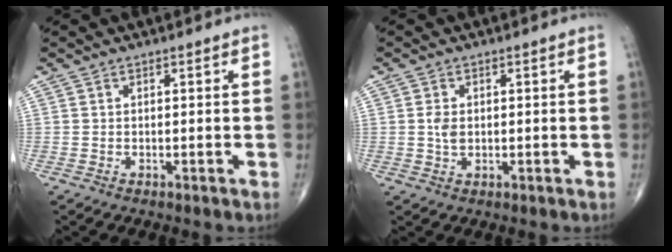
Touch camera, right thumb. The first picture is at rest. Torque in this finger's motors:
{"motor_torque": [-0.35, 0.87, 0.16, -0.10, 0.00]}